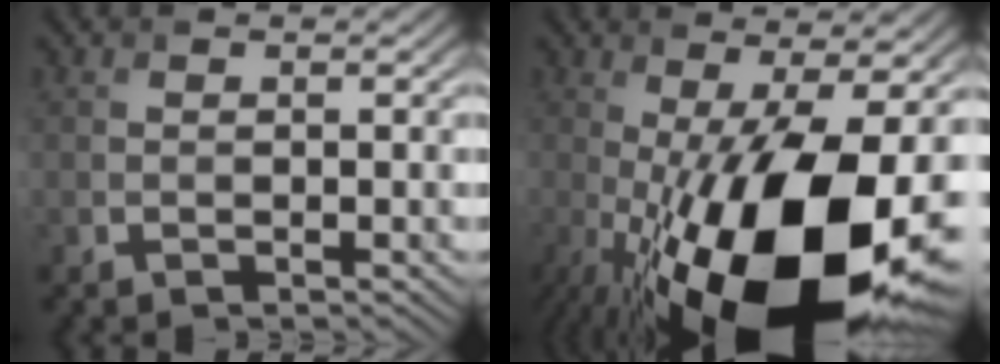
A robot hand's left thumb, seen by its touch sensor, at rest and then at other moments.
{"total": 20.4, "force": [-6.1, 7.3, 18.1], "torque": [-0.308, -0.027, -0.091]}